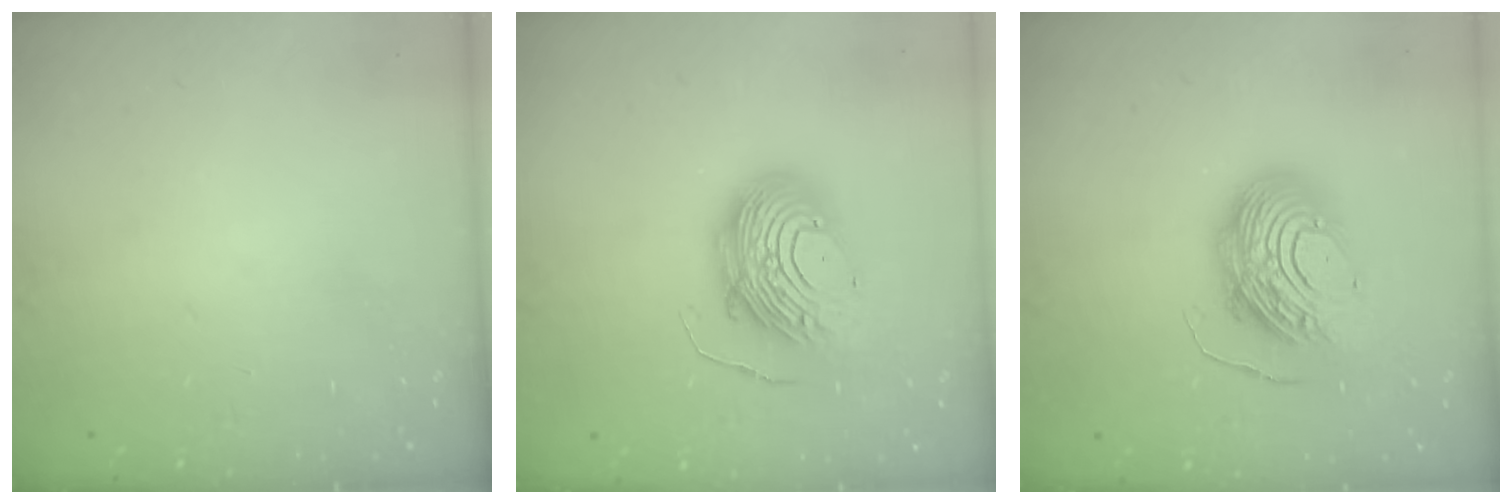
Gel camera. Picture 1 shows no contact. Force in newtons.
{"total": 13.5, "press": 13.4, "slide": 1.0}
{"total": 13.7, "press": 13.6, "slide": 1.4}